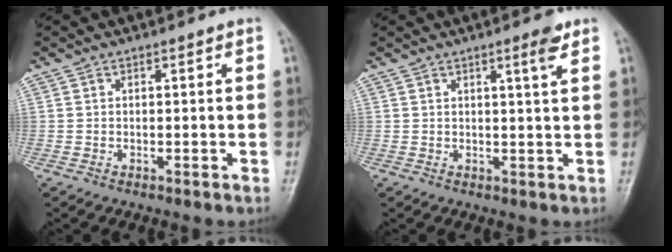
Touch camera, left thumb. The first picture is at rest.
{"total": 3.2, "force": [1.9, 0.2, 2.6], "torque": [-0.039, -0.013, 0.029]}